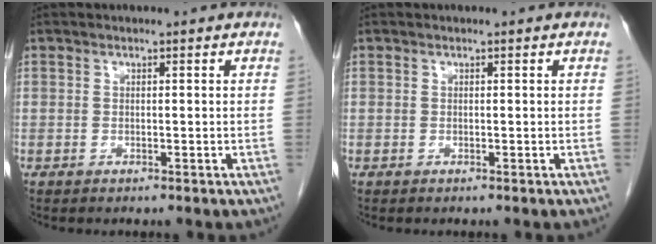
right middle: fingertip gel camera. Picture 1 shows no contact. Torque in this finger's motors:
{"motor_torque": [0.00, 0.00, 0.00, -0.01]}